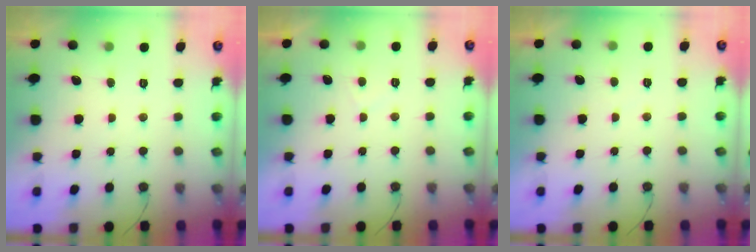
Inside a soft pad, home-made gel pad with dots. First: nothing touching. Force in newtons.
{"total": 1.4, "press": 1.2, "slide": 0.7}
{"total": 0.7, "press": 0.5, "slide": 0.5}